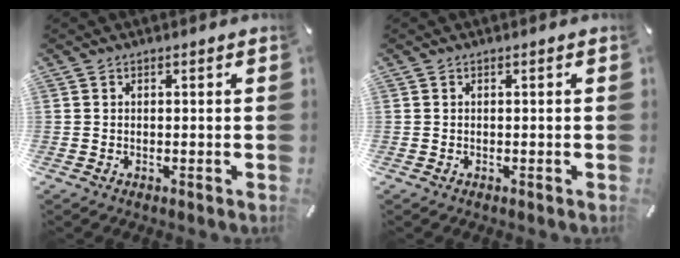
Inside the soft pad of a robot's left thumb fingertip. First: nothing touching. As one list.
[{"total": 0.0}]